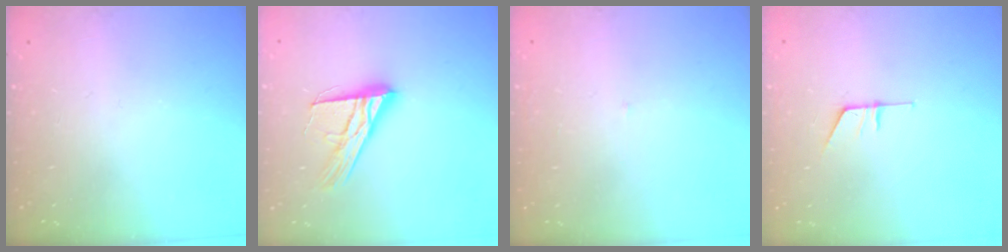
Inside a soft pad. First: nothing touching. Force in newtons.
{"total": 14.0, "press": 14.0, "slide": 1.0}
{"total": 2.0, "press": 2.0, "slide": 0.1}
{"total": 5.4, "press": 5.4, "slide": 0.5}